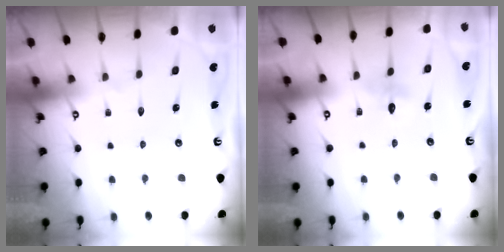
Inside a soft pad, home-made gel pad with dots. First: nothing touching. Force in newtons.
{"total": 3.9, "press": 3.8, "slide": 0.4}